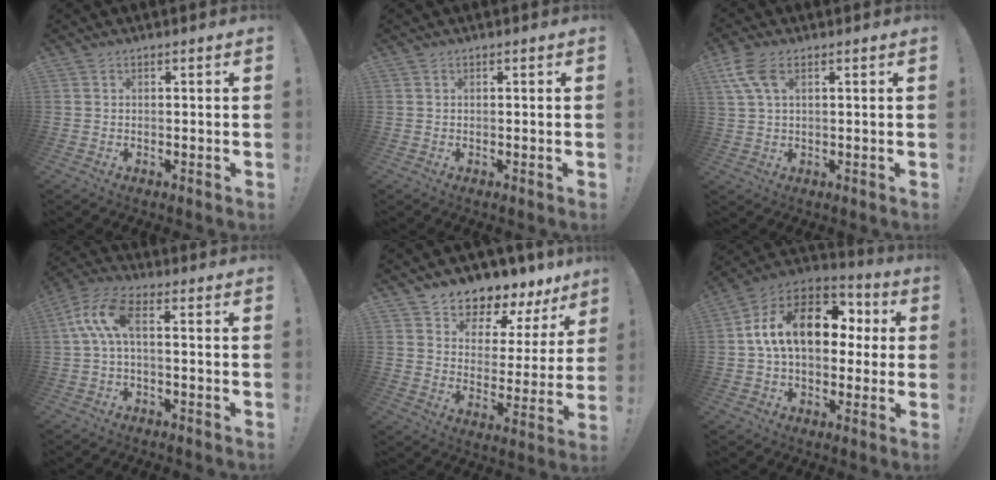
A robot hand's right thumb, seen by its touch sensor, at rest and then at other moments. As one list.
[{"total": 0.0}, {"total": 8.0, "force": [3.3, 4.2, 5.9], "torque": [-0.133, 0.001, 0.066]}, {"total": 9.2, "force": [0.8, 3.4, 8.5], "torque": [-0.177, 0.003, 0.018]}, {"total": 6.2, "force": [5.5, 2.4, 1.6], "torque": [-0.023, -0.064, 0.097]}, {"total": 18.9, "force": [3.9, 12.1, 14.1], "torque": [-0.234, 0.003, 0.069]}]